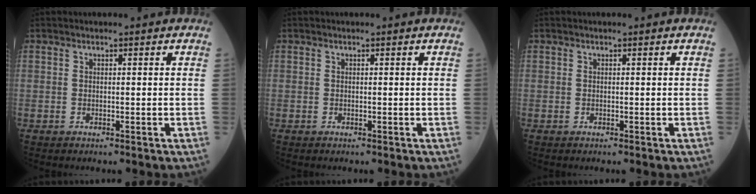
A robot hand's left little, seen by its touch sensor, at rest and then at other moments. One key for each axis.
{"total": 0.0}
{"total": 0.0}